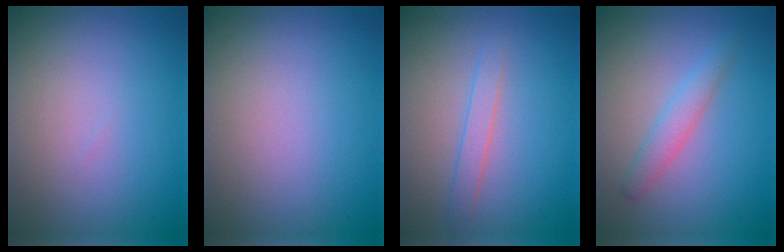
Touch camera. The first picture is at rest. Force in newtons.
{"total": 0.0}
{"total": 1.5, "press": 1.5, "slide": 0.1}
{"total": 2.1, "press": 2.1, "slide": 0.1}